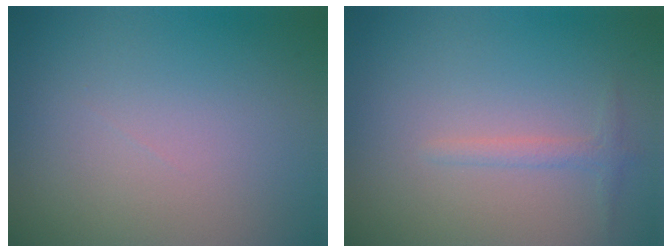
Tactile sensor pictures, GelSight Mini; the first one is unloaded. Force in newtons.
{"total": 1.1, "press": 1.1, "slide": 0.1}